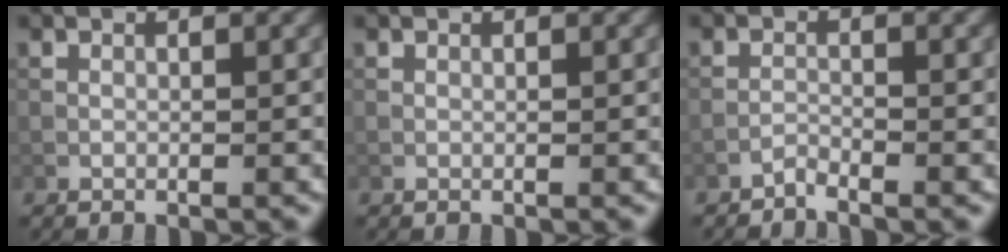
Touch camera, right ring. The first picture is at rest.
{"total": 0.0}
{"total": 1.0, "force": [-1.0, 0.0, 0.1], "torque": [0.000, 0.005, -0.024]}